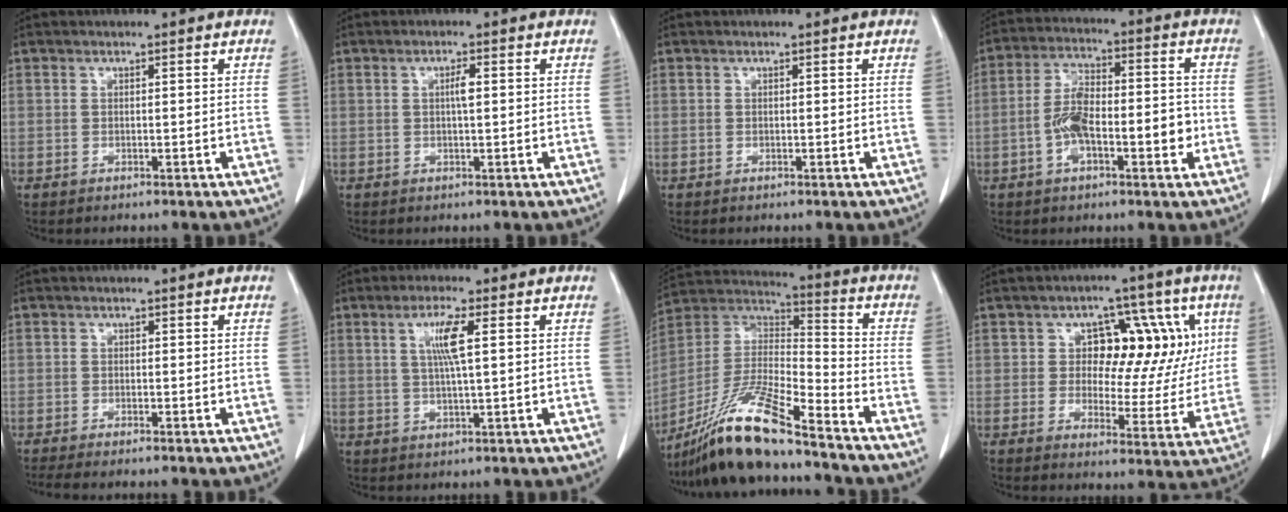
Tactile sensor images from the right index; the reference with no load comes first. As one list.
[{"total": 1.8, "force": [0.2, 0.2, 1.7], "torque": [-0.032, 0.003, 0.003]}, {"total": 0.0}, {"total": 9.7, "force": [-2.3, 3.7, 8.6], "torque": [-0.160, 0.026, -0.040]}, {"total": 3.5, "force": [-3.0, 0.2, 1.8], "torque": [-0.021, -0.006, -0.044]}, {"total": 5.2, "force": [1.5, 0.0, 5.0], "torque": [-0.095, 0.000, 0.030]}, {"total": 17.1, "force": [-13.5, 1.1, 10.3], "torque": [-0.215, -0.015, -0.255]}, {"total": 12.3, "force": [3.3, 7.0, 9.6], "torque": [-0.105, 0.029, 0.050]}]